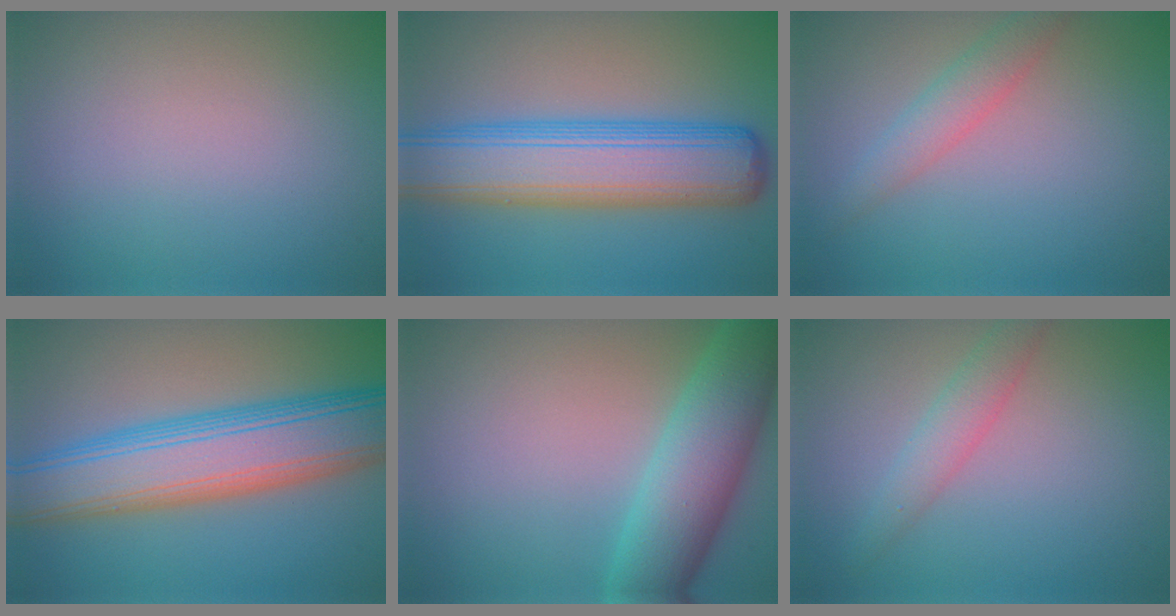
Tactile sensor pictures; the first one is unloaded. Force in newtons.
{"total": 10.0, "press": 10.0, "slide": 0.3}
{"total": 2.7, "press": 2.7, "slide": 0.1}
{"total": 10.6, "press": 10.6, "slide": 0.1}
{"total": 7.7, "press": 7.7, "slide": 0.2}
{"total": 2.5, "press": 2.5, "slide": 0.1}